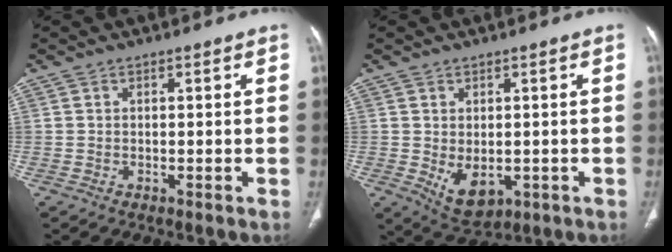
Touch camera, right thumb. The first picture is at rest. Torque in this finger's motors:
{"motor_torque": [-0.30, 0.38, -0.18, 0.21, 0.16]}